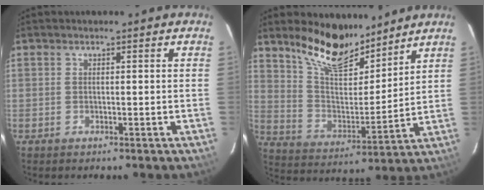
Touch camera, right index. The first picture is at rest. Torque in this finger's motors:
{"motor_torque": [0.91, 1.01, 0.26, 0.08]}